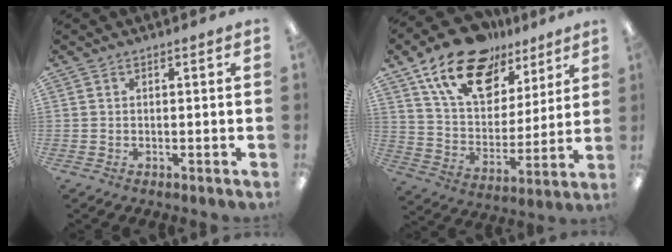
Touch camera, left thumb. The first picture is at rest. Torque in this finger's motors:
{"motor_torque": [2.05, 2.05, 1.37, -1.39, 0.11]}